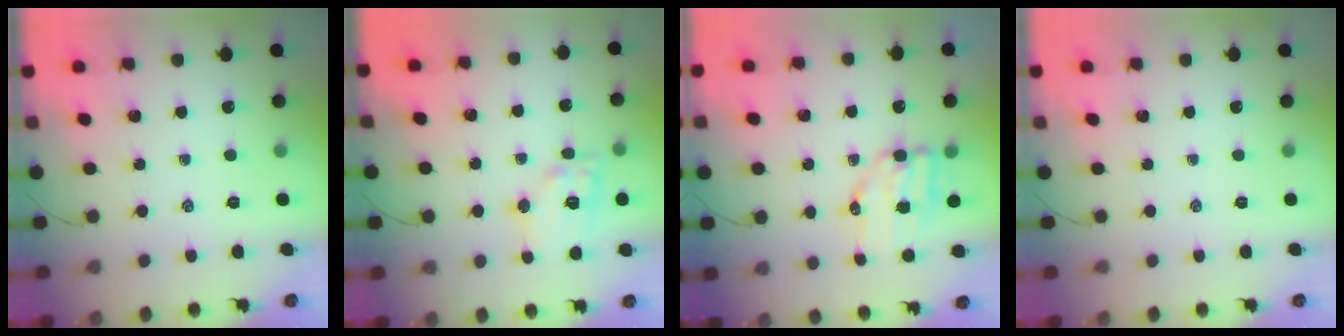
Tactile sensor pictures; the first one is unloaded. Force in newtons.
{"total": 12.8, "press": 12.7, "slide": 2.0}
{"total": 7.7, "press": 7.6, "slide": 1.1}
{"total": 0.0}